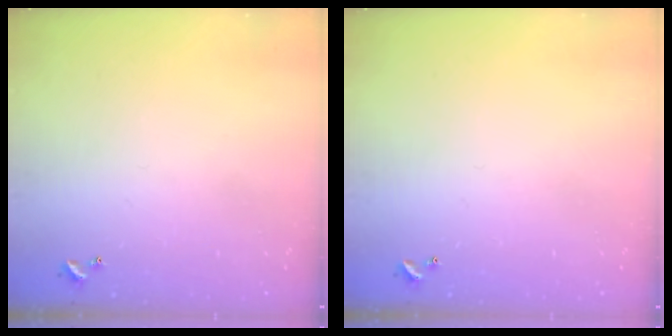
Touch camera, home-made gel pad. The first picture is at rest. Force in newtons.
{"total": 0.0}